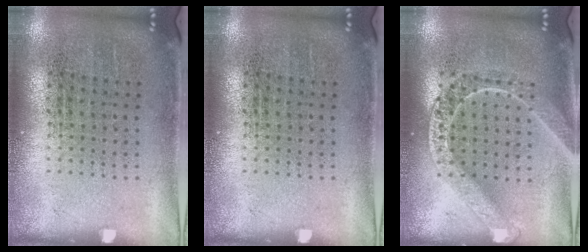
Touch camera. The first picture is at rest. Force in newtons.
{"total": 0.0}
{"total": 2.7, "press": 2.6, "slide": 0.4}